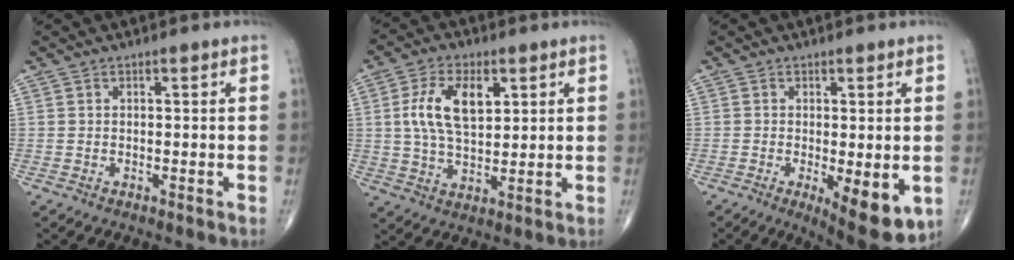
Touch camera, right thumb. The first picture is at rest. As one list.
[{"total": 11.0, "force": [2.9, 5.9, 8.8], "torque": [-0.157, -0.005, 0.056]}, {"total": 9.6, "force": [-2.6, 3.3, 8.6], "torque": [-0.114, -0.021, -0.031]}]